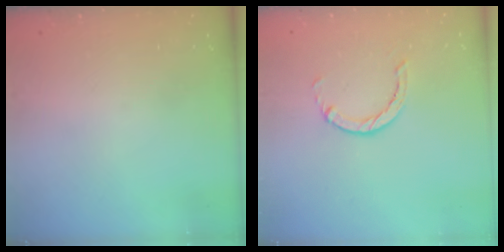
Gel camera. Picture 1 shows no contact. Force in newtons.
{"total": 1.4, "press": 1.4, "slide": 0.3}